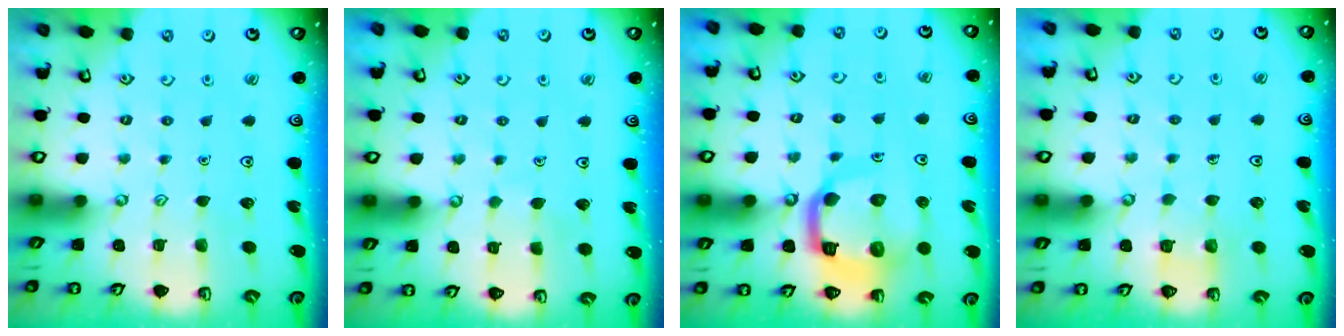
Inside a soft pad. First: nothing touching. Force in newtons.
{"total": 2.4, "press": 2.4, "slide": 0.1}
{"total": 15.1, "press": 14.9, "slide": 1.8}
{"total": 2.7, "press": 2.7, "slide": 0.1}